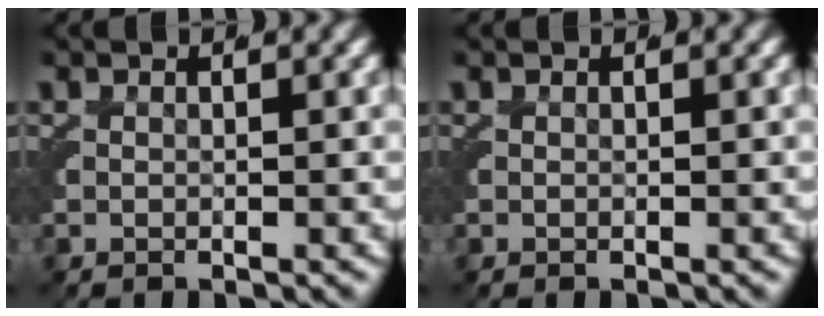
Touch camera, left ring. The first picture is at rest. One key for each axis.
{"total": 0.0}